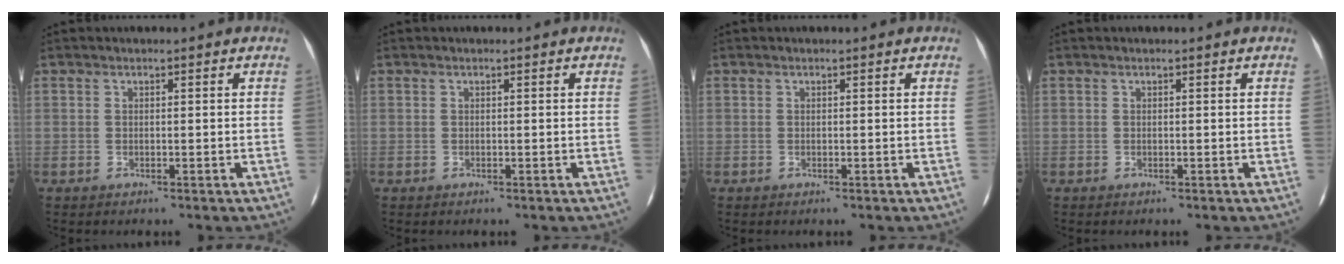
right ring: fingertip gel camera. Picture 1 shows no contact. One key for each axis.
{"total": 0.0}
{"total": 0.0}
{"total": 0.0}